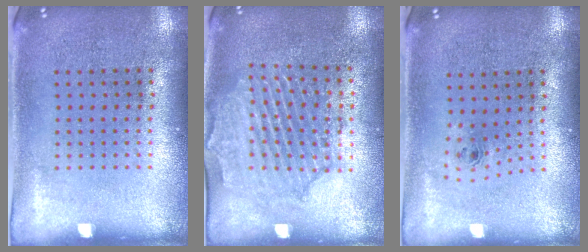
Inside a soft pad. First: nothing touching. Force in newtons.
{"total": 1.9, "press": 1.9, "slide": 0.4}
{"total": 0.8, "press": 0.3, "slide": 0.7}